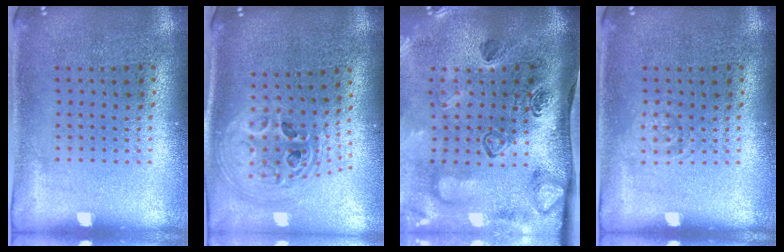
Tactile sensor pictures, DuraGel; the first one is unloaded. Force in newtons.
{"total": 2.5, "press": 1.8, "slide": 1.7}
{"total": 4.5, "press": 3.1, "slide": 3.3}
{"total": 1.0, "press": 1.0, "slide": 0.2}